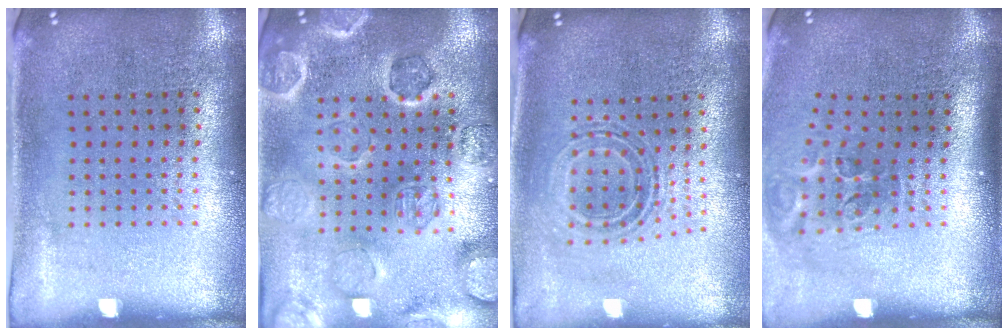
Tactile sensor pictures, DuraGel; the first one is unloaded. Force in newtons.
{"total": 2.5, "press": 2.5, "slide": 0.4}
{"total": 0.8, "press": 0.8, "slide": 0.1}
{"total": 2.0, "press": 1.2, "slide": 1.7}